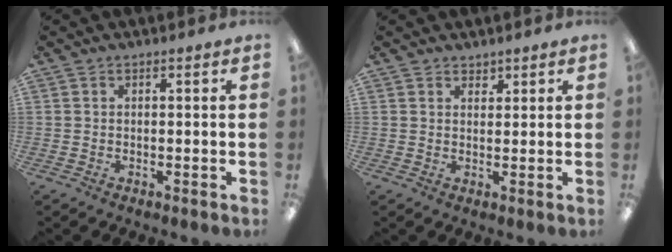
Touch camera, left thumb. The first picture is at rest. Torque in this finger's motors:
{"motor_torque": [-0.10, -0.01, -0.18, -0.22, -0.03]}